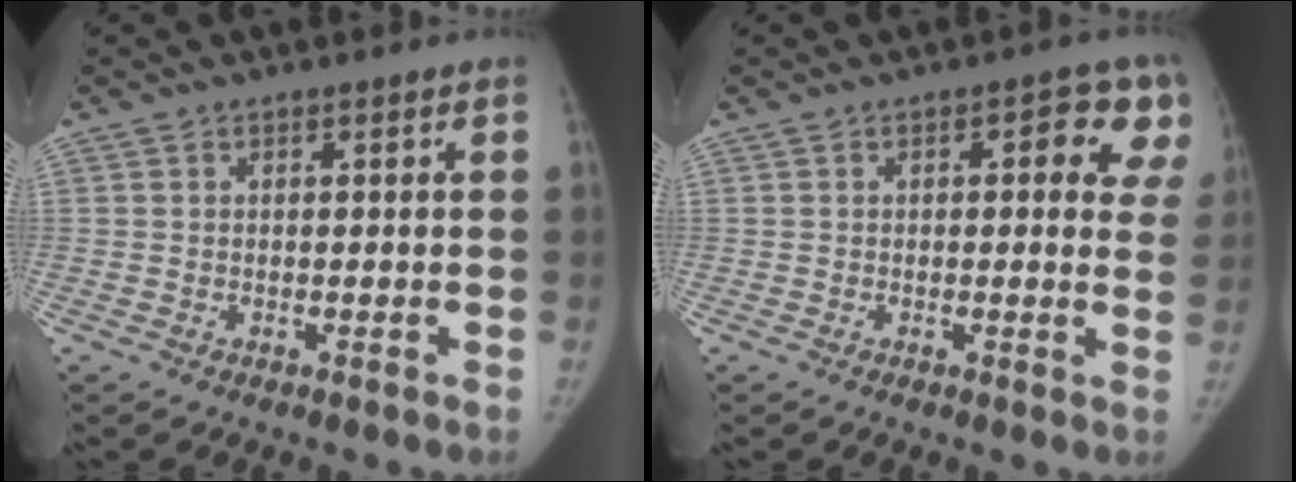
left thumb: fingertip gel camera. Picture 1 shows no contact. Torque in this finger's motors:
{"motor_torque": [-0.01, 0.03, 0.07, 0.08, 0.00]}